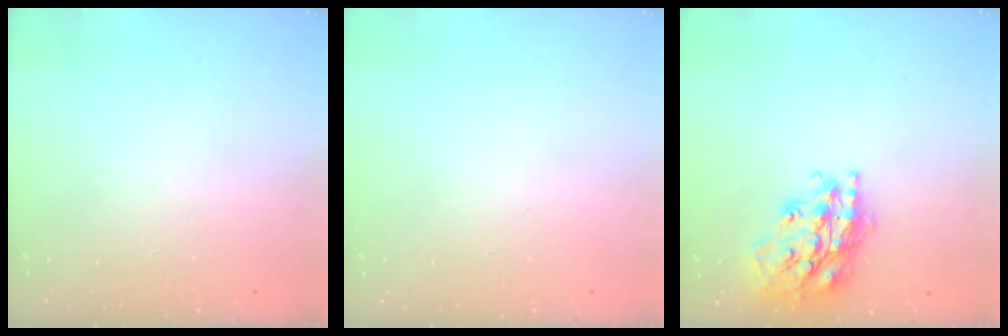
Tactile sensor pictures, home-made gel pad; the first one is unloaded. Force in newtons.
{"total": 0.0}
{"total": 20.3, "press": 20.3, "slide": 1.6}